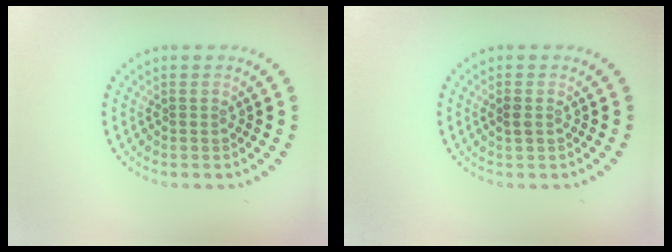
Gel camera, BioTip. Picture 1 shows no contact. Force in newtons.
{"total": 1.0, "press": 0.9, "slide": 0.1}